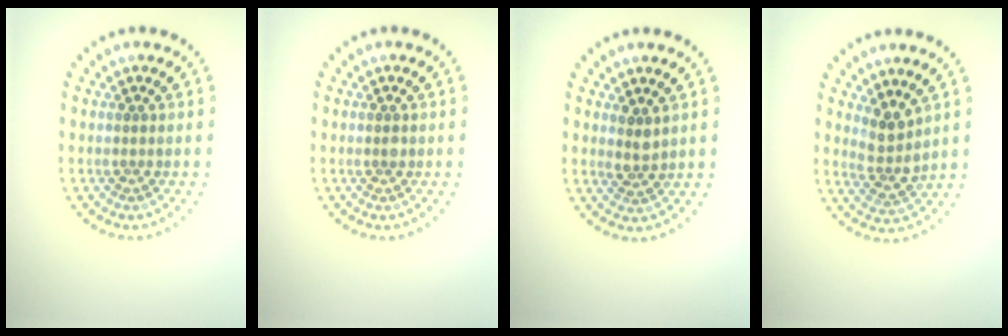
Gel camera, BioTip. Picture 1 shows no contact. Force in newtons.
{"total": 0.5, "press": 0.5, "slide": 0.1}
{"total": 1.6, "press": 1.4, "slide": 0.8}
{"total": 2.7, "press": 2.2, "slide": 1.6}